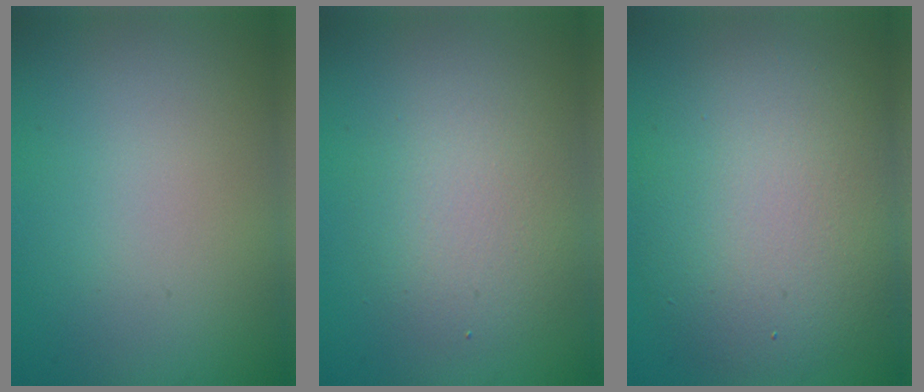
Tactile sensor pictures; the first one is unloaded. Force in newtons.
{"total": 3.7, "press": 3.7, "slide": 0.0}
{"total": 8.3, "press": 8.2, "slide": 1.0}